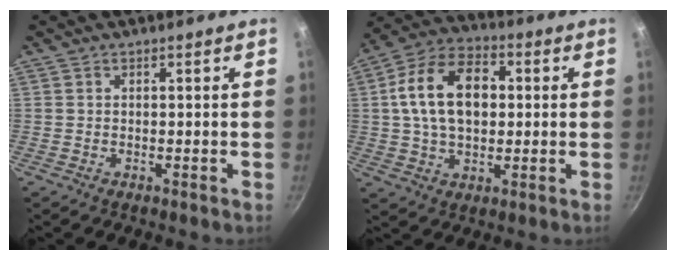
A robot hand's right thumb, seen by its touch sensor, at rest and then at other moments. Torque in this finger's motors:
{"motor_torque": [0.35, 3.38, 0.93, -0.42, 0.17]}